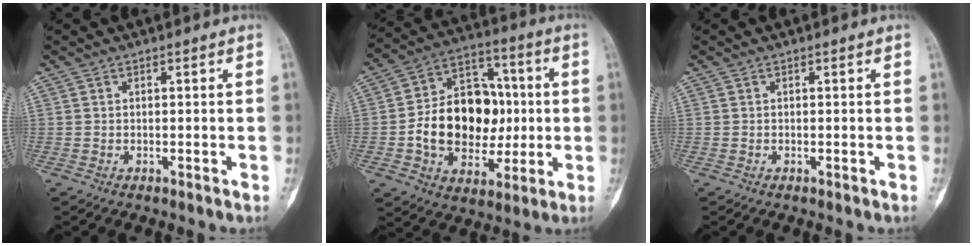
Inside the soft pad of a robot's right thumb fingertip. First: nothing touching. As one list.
[{"total": 19.4, "force": [-0.8, 14.1, 13.2], "torque": [-0.172, 0.033, -0.005]}, {"total": 0.0}]